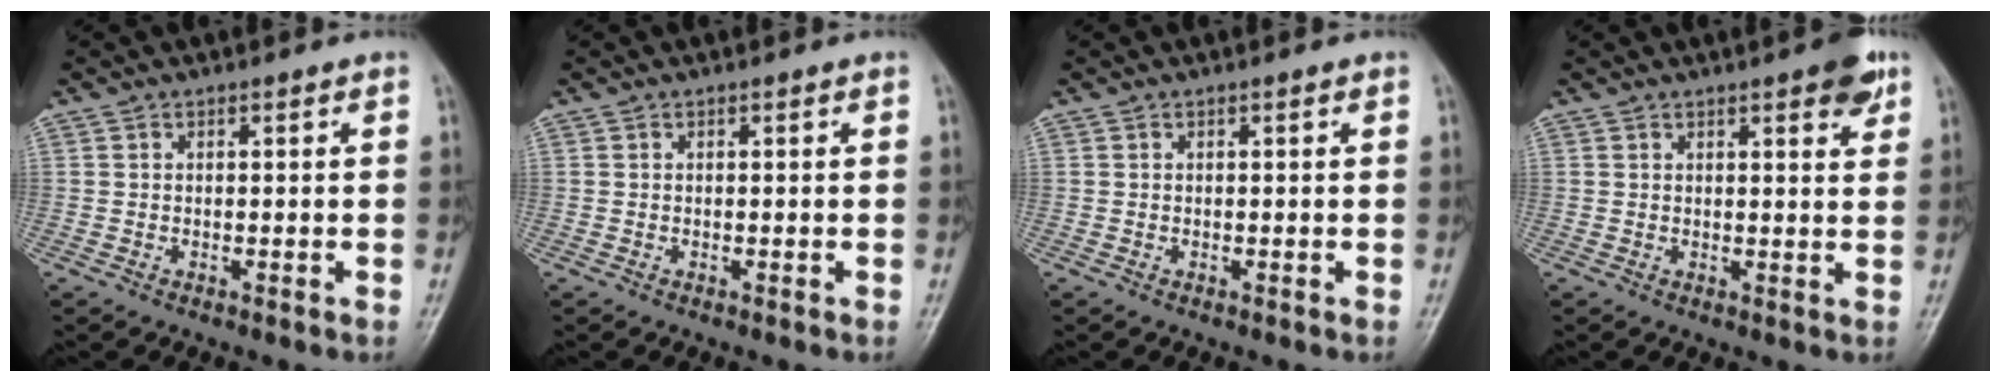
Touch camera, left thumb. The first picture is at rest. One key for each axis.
{"total": 0.0}
{"total": 0.0}
{"total": 5.1, "fx": 3.0, "fy": 1.4, "fz": 3.8, "tx": -0.039, "ty": -0.011, "tz": 0.032}